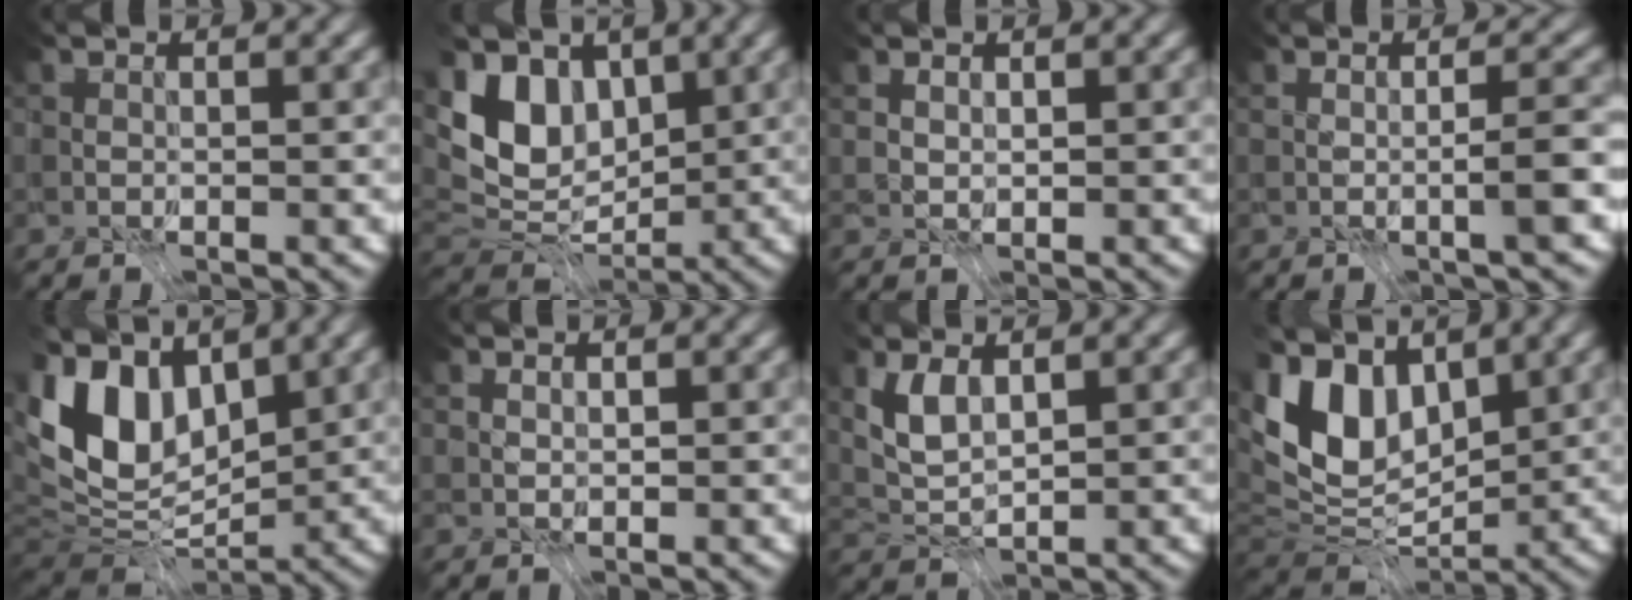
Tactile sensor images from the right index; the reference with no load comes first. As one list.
[{"total": 5.1, "force": [0.9, 2.7, 4.2], "torque": [-0.073, -0.001, 0.019]}, {"total": 0.7, "force": [0.6, -0.4, -0.2], "torque": [-0.004, -0.001, 0.023]}, {"total": 3.4, "force": [-2.2, -0.9, 2.4], "torque": [-0.032, -0.009, -0.031]}, {"total": 9.2, "force": [2.2, 5.2, 7.3], "torque": [-0.165, 0.010, 0.042]}, {"total": 0.7, "force": [0.6, 0.2, 0.2], "torque": [-0.018, 0.006, 0.020]}, {"total": 1.0, "force": [0.2, -1.0, 0.2], "torque": [-0.008, -0.005, 0.017]}, {"total": 7.4, "force": [2.0, 4.0, 5.9], "torque": [-0.132, 0.004, 0.042]}]